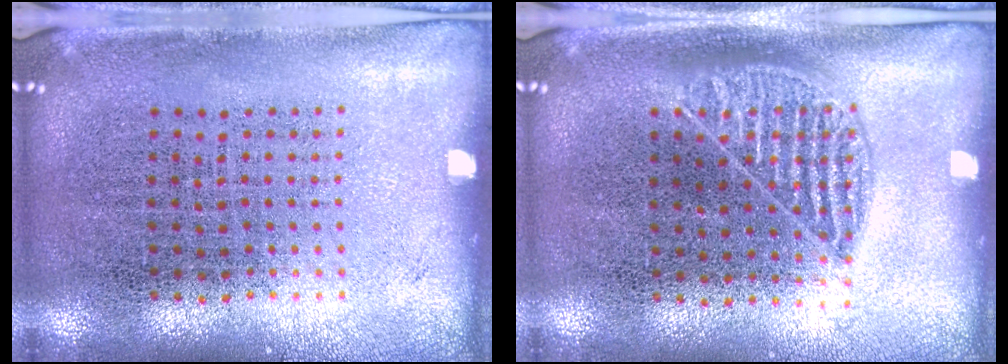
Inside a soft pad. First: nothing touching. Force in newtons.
{"total": 1.0, "press": 0.8, "slide": 0.6}